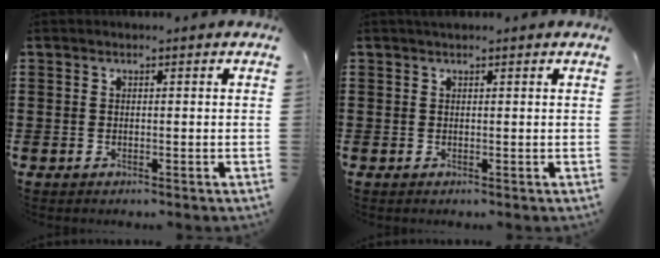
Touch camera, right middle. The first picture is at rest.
{"total": 0.6, "force": [0.5, 0.3, 0.2], "torque": [-0.004, 0.003, 0.009]}